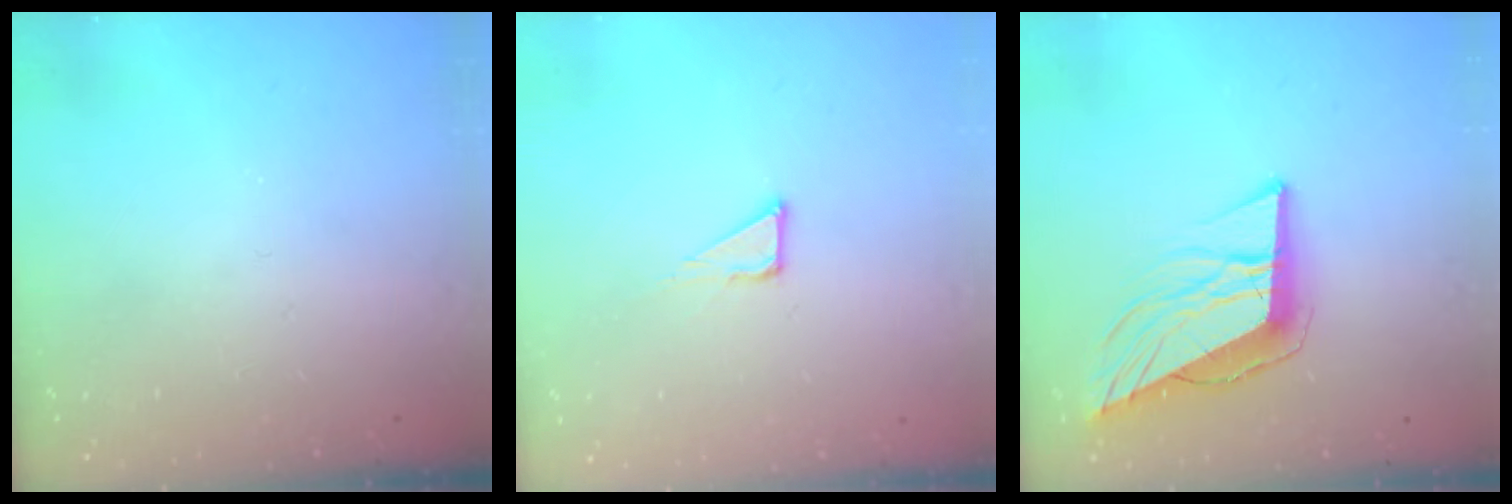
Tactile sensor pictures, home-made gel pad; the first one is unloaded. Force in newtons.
{"total": 3.5, "press": 3.5, "slide": 0.2}
{"total": 12.4, "press": 11.9, "slide": 3.6}